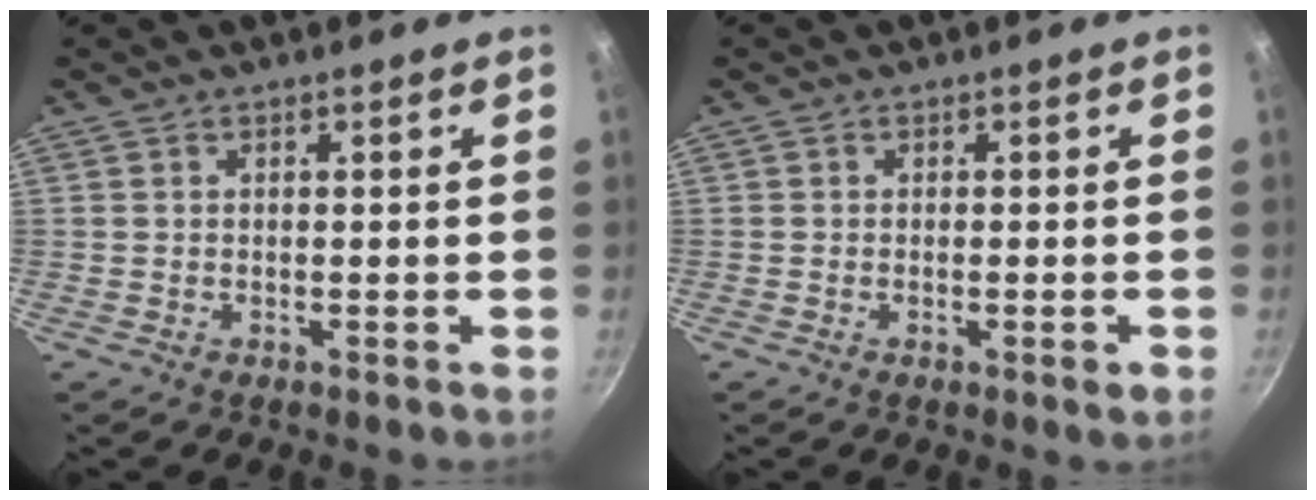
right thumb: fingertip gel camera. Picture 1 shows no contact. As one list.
[{"total": 2.1, "force": [-0.8, 0.4, 1.9], "torque": [-0.032, 0.000, -0.017]}]